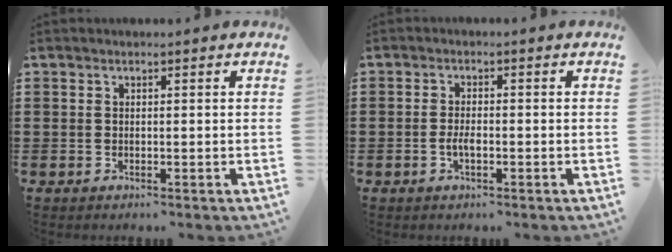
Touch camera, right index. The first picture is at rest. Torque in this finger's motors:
{"motor_torque": [1.02, 1.12, 0.25, 0.07]}